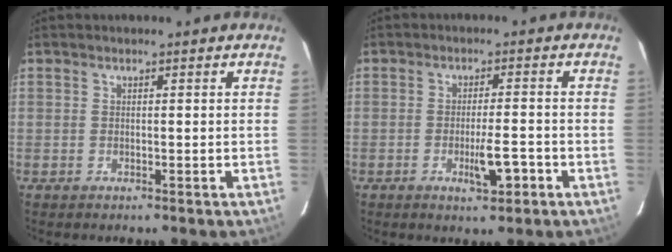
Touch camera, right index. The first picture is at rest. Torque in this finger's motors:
{"motor_torque": [0.17, -0.11, 0.11, 0.03]}